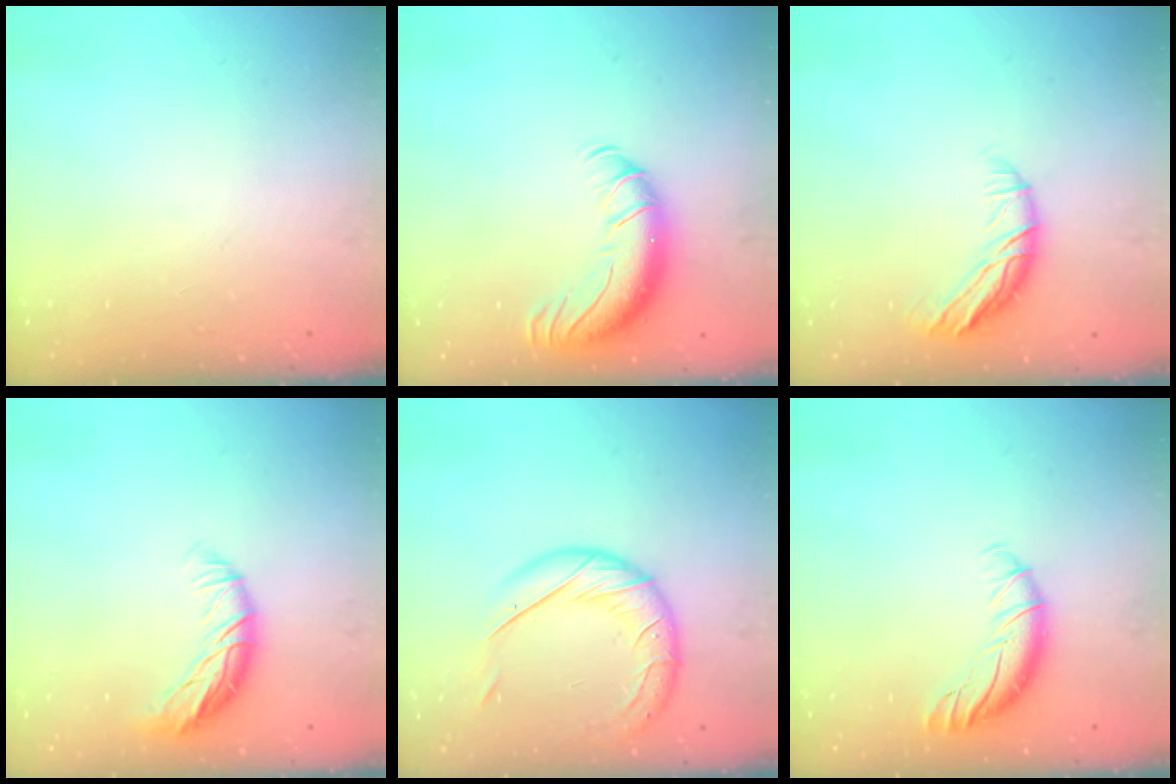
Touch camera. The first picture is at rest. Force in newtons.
{"total": 12.3, "press": 11.9, "slide": 3.1}
{"total": 9.6, "press": 9.5, "slide": 1.1}
{"total": 10.5, "press": 10.3, "slide": 1.6}
{"total": 16.0, "press": 15.8, "slide": 2.1}
{"total": 8.4, "press": 8.4, "slide": 1.0}